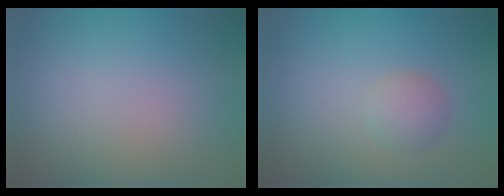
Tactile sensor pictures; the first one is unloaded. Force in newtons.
{"total": 1.8, "press": 1.8, "slide": 0.0}